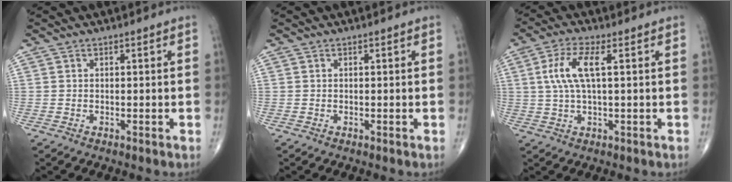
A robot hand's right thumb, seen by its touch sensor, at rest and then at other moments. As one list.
[{"total": 0.0}, {"total": 7.4, "force": [1.6, 2.1, 6.9], "torque": [-0.165, 0.012, 0.035]}]